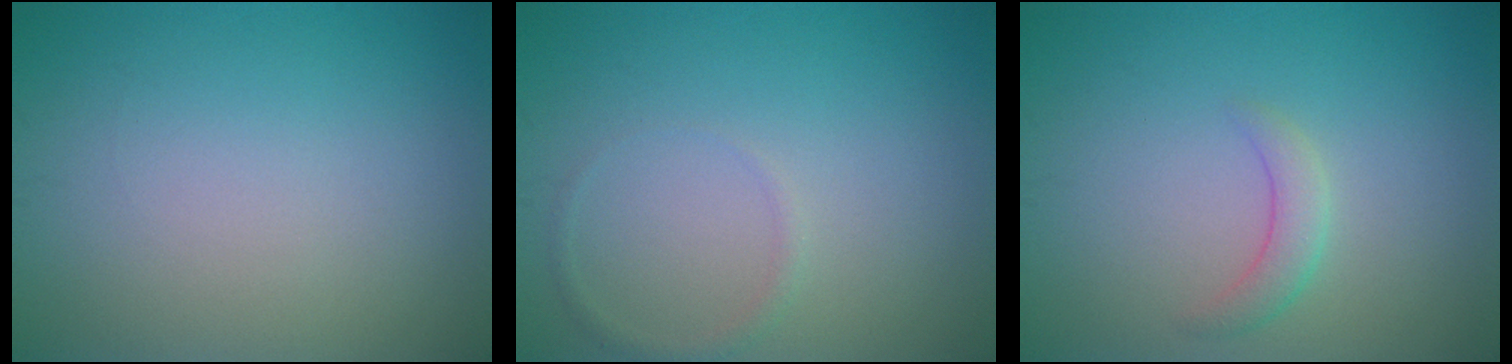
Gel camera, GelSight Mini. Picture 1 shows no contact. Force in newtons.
{"total": 0.8, "press": 0.8, "slide": 0.0}
{"total": 1.8, "press": 1.8, "slide": 0.2}